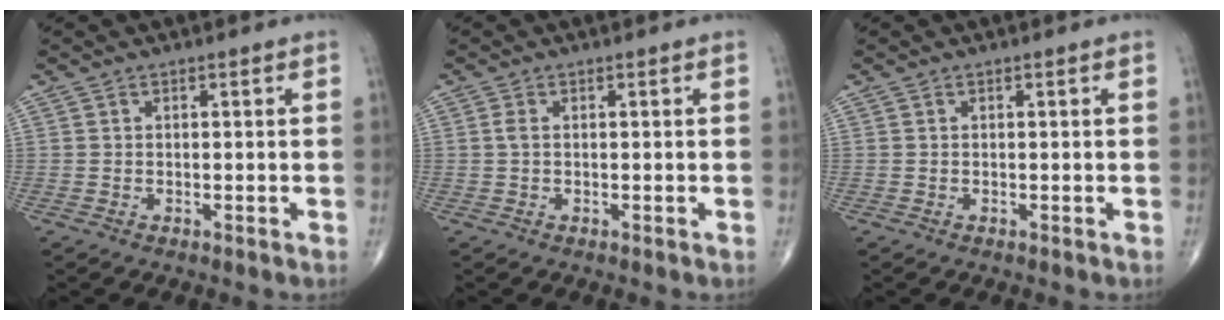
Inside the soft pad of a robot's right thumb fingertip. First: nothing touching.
{"total": 1.1, "force": [0.1, 0.5, 0.9], "torque": [-0.023, 0.003, 0.002]}
{"total": 0.0}